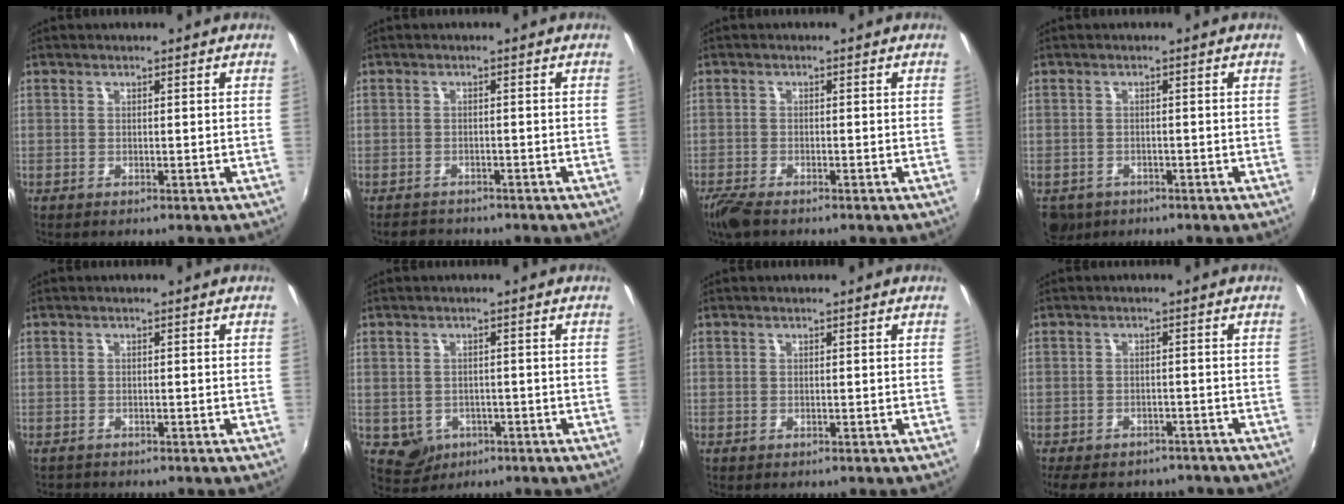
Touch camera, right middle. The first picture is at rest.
{"total": 3.5, "force": [-3.1, 1.5, 0.3], "torque": [-0.018, -0.002, -0.052]}
{"total": 4.4, "force": [-3.5, 1.2, 2.4], "torque": [-0.063, -0.017, -0.069]}
{"total": 5.3, "force": [-2.9, 3.9, 2.1], "torque": [-0.053, -0.013, -0.043]}
{"total": 1.3, "force": [-1.3, 0.4, 0.0], "torque": [-0.004, -0.004, -0.021]}
{"total": 4.5, "force": [-1.7, 3.9, 1.2], "torque": [-0.033, 0.000, -0.015]}
{"total": 0.0}
{"total": 12.3, "force": [-10.0, 5.4, 4.8], "torque": [-0.111, -0.016, -0.140]}